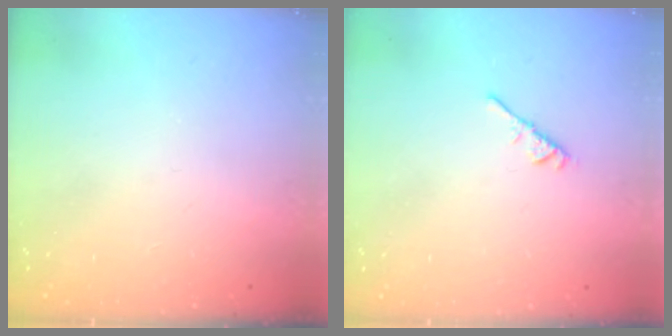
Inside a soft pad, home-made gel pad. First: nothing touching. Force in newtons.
{"total": 3.1, "press": 3.0, "slide": 0.7}